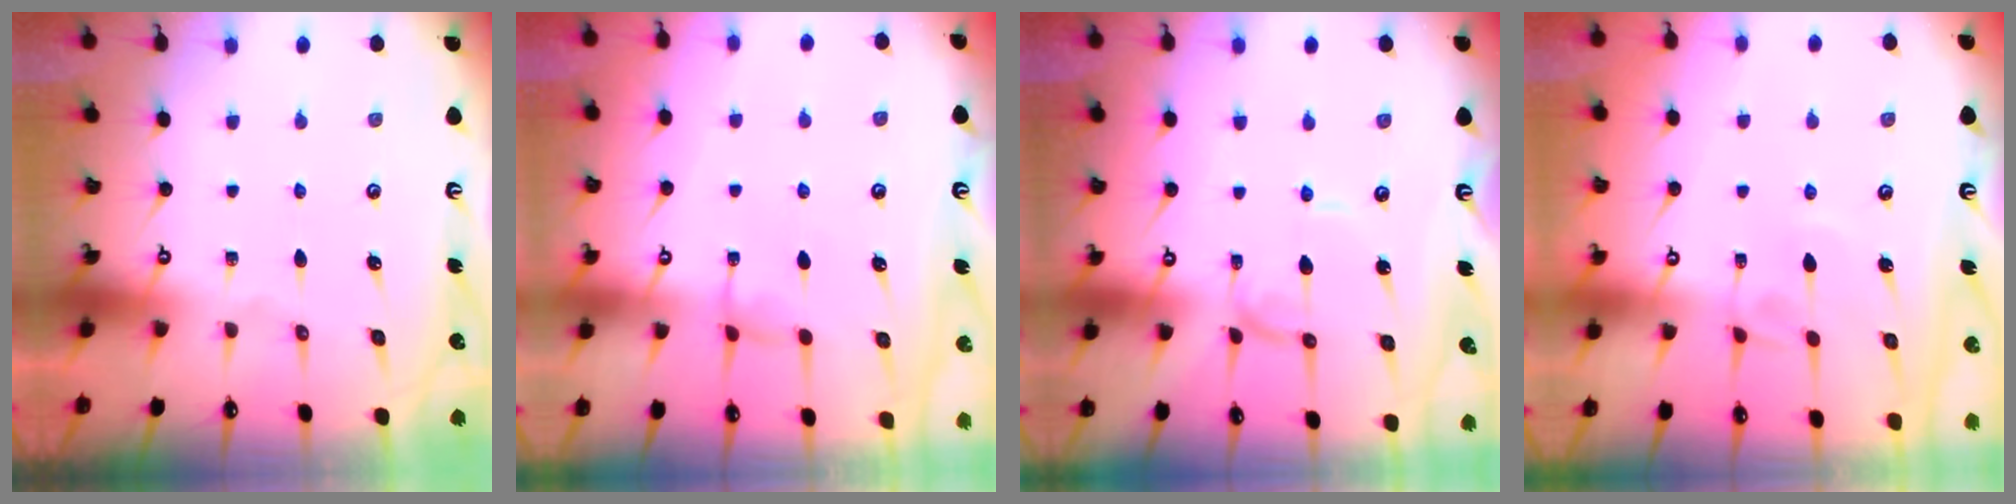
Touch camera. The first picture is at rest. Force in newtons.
{"total": 2.1, "press": 2.1, "slide": 0.3}
{"total": 1.1, "press": 1.1, "slide": 0.0}
{"total": 4.1, "press": 4.1, "slide": 0.2}